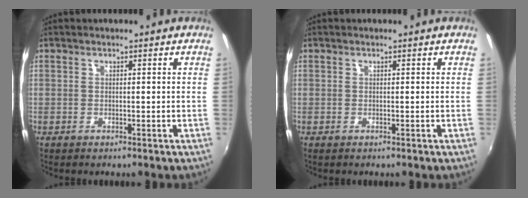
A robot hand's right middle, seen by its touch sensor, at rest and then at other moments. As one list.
[{"total": 0.0}]